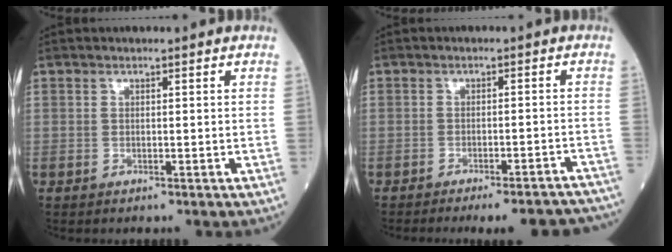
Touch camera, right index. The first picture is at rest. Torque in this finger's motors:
{"motor_torque": [0.74, -1.27, 0.29, 0.04]}